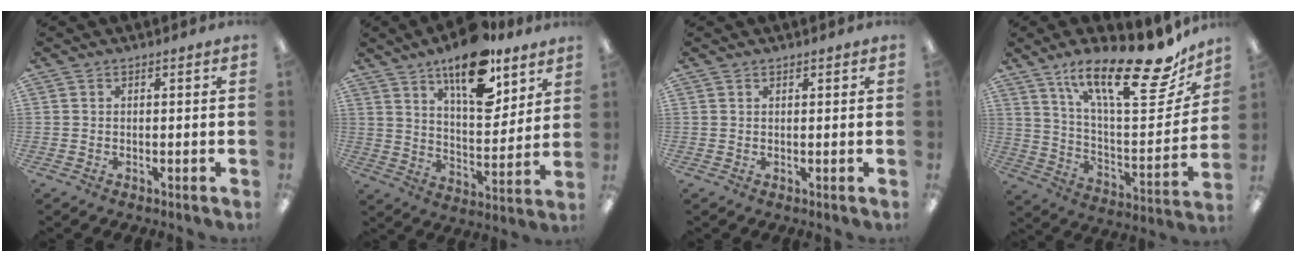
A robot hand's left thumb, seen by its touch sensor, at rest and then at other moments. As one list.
[{"total": 17.3, "force": [11.7, 7.4, 10.4], "torque": [-0.148, -0.069, 0.197]}, {"total": 0.6, "force": [0.6, 0.2, 0.2], "torque": [0.004, -0.003, 0.009]}, {"total": 24.6, "force": [16.9, 7.1, 16.5], "torque": [-0.251, -0.113, 0.277]}]